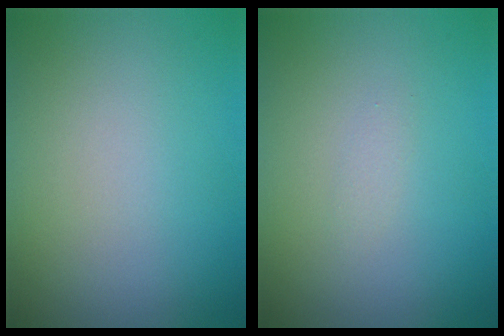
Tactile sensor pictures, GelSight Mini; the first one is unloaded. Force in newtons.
{"total": 0.6, "press": 0.6, "slide": 0.0}